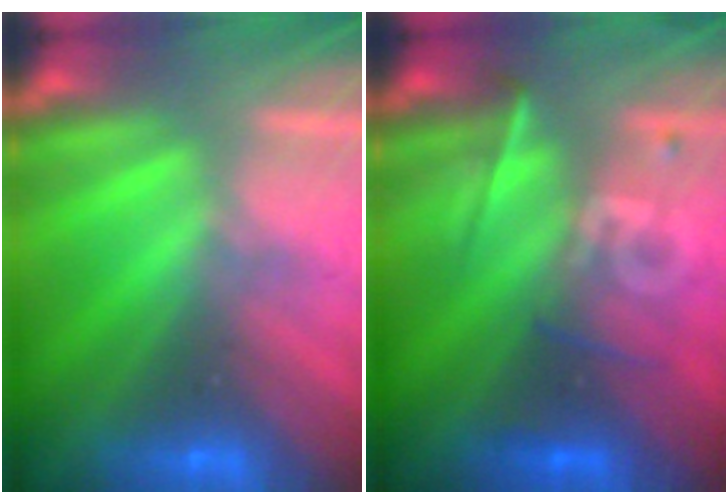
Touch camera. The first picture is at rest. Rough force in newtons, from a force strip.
{"total": 2.3}